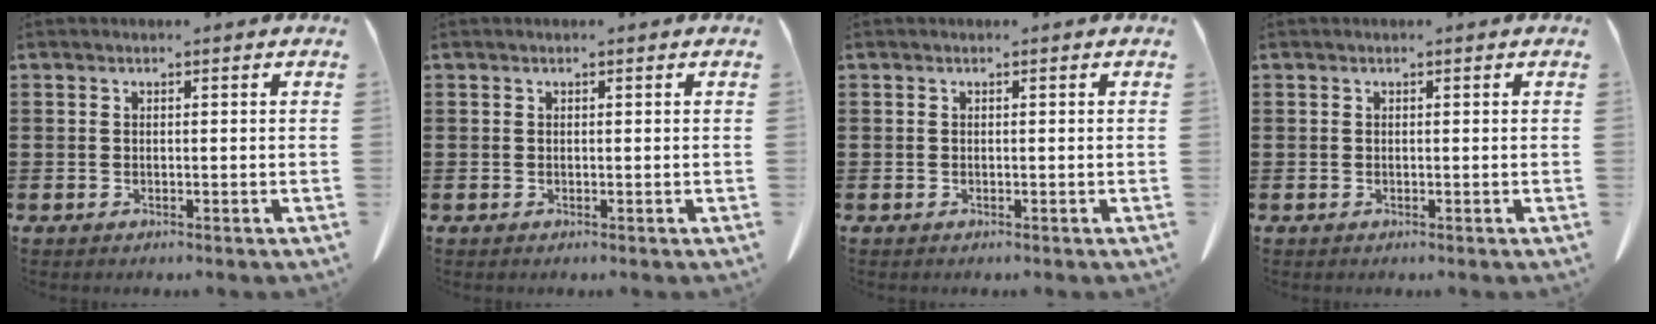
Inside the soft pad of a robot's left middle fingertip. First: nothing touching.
{"total": 0.0}
{"total": 0.0}
{"total": 0.0}